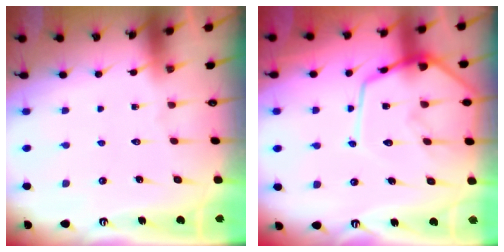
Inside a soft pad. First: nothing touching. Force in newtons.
{"total": 15.0, "press": 15.0, "slide": 1.3}